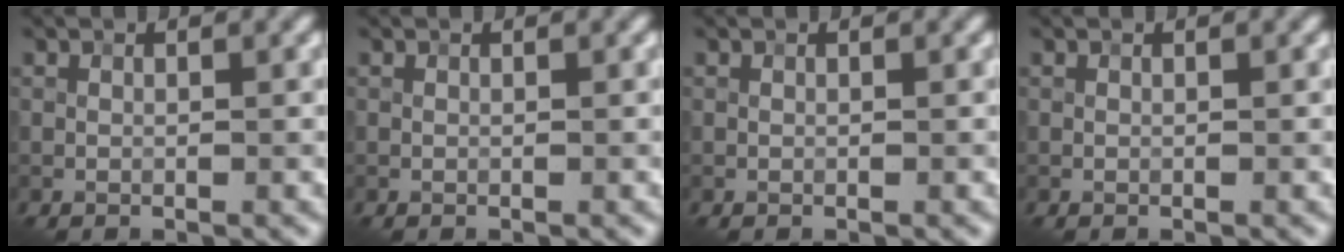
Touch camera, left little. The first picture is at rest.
{"total": 0.0}
{"total": 0.0}
{"total": 0.0}